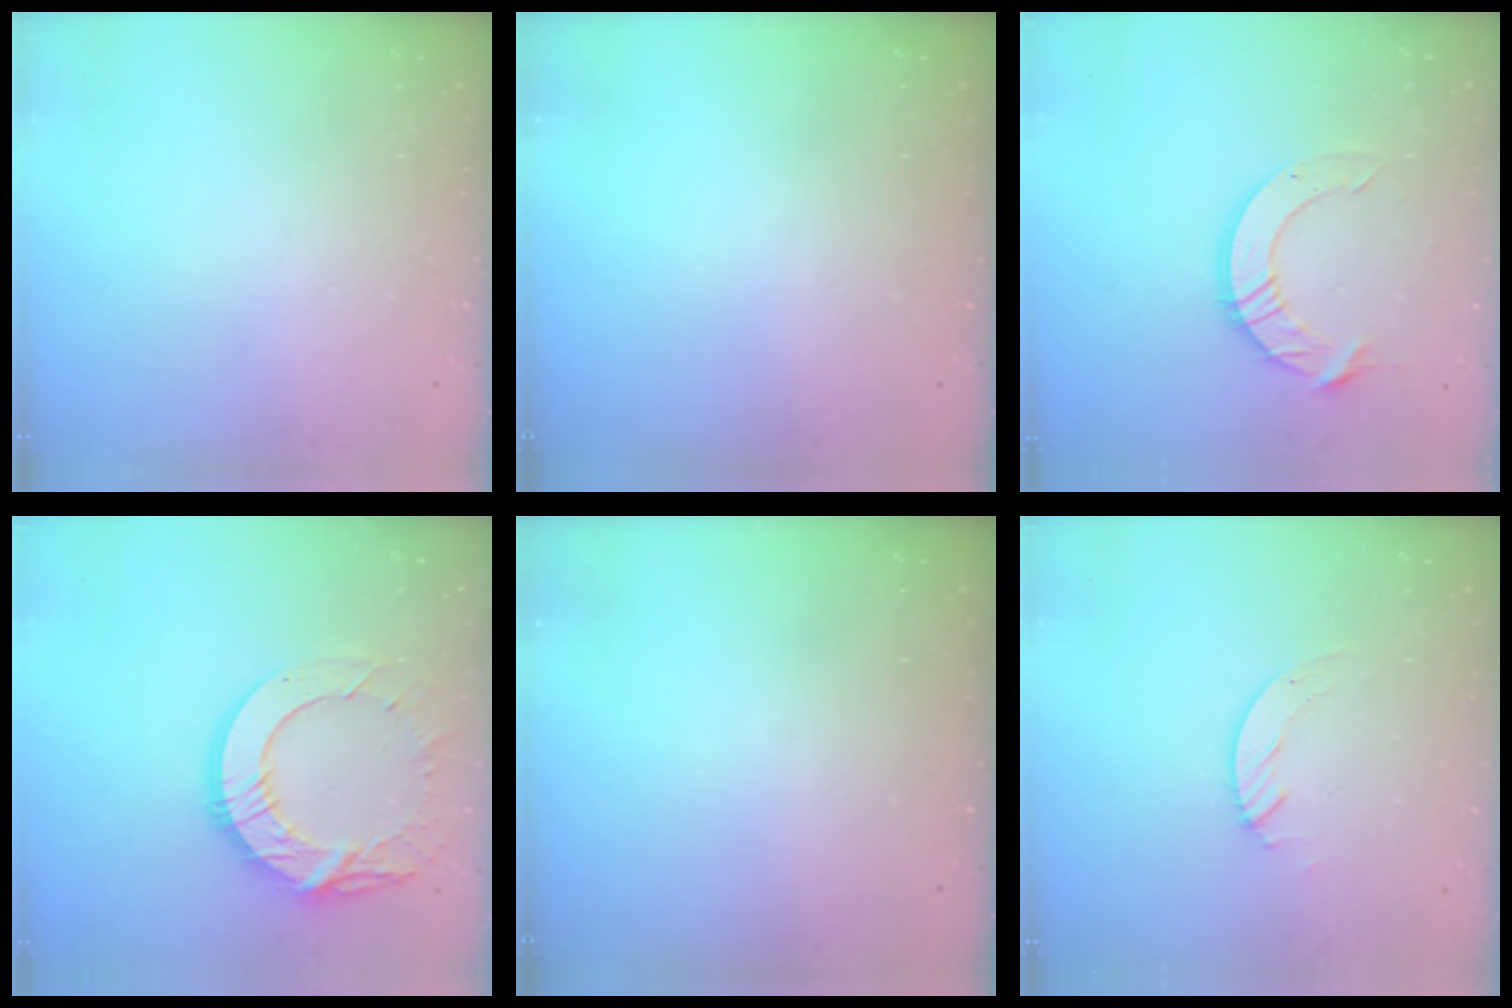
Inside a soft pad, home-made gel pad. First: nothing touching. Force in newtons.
{"total": 0.0}
{"total": 12.6, "press": 12.6, "slide": 1.3}
{"total": 16.0, "press": 15.9, "slide": 1.4}
{"total": 0.0}
{"total": 2.7, "press": 2.7, "slide": 0.2}